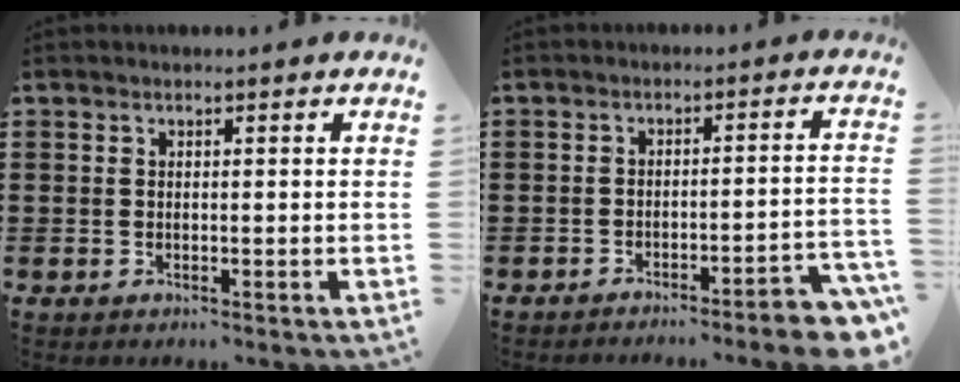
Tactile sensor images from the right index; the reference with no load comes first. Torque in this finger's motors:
{"motor_torque": [1.11, -1.03, 0.84, 0.03]}